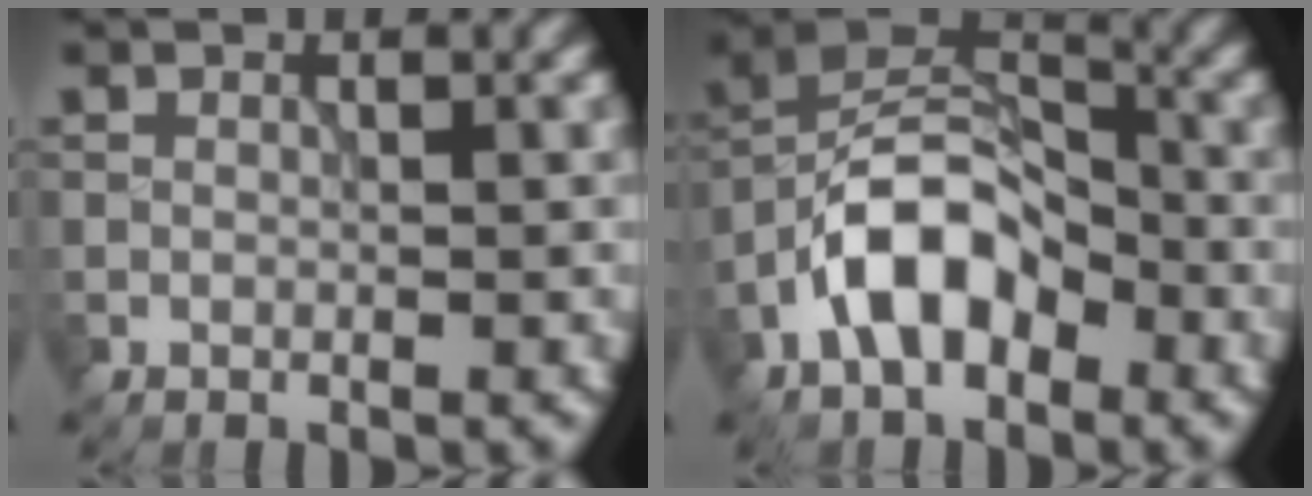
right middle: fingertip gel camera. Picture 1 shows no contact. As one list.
[{"total": 7.3, "force": [-3.4, 4.1, 5.1], "torque": [-0.085, 0.017, -0.071]}]